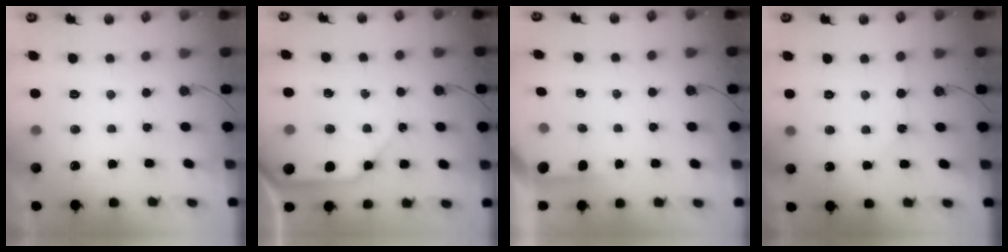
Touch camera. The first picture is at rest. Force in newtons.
{"total": 13.2, "press": 13.1, "slide": 1.6}
{"total": 1.9, "press": 1.9, "slide": 0.3}
{"total": 1.6, "press": 1.6, "slide": 0.3}